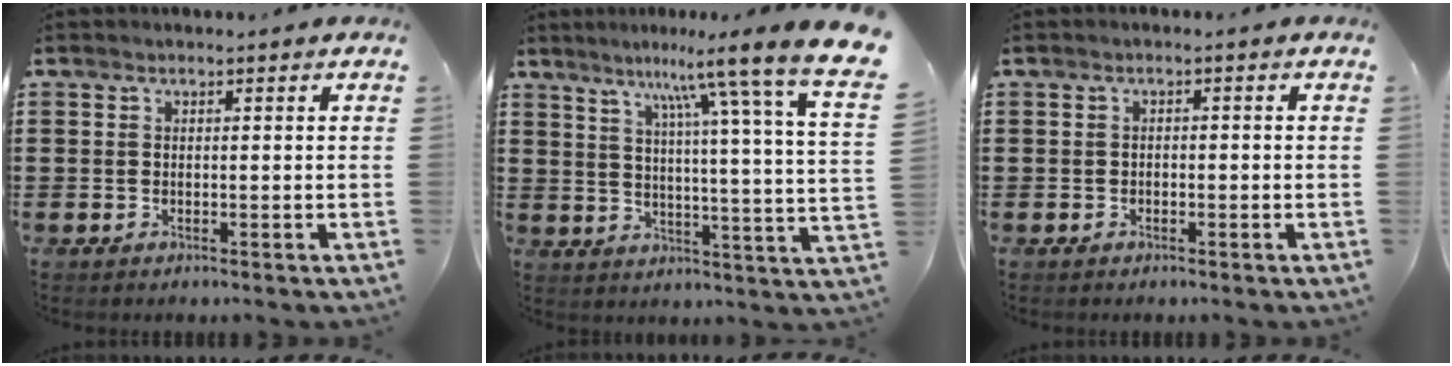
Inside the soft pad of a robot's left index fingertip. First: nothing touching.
{"total": 9.9, "force": [7.8, -0.8, 6.0], "torque": [-0.117, -0.058, 0.115]}
{"total": 0.9, "force": [-0.8, 0.4, 0.2], "torque": [-0.010, 0.001, -0.017]}